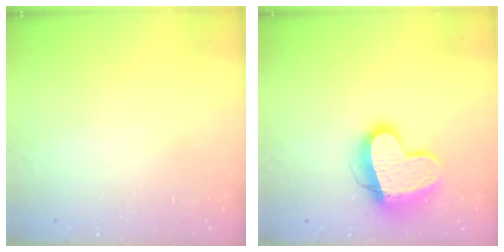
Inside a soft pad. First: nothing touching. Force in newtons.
{"total": 13.7, "press": 13.6, "slide": 1.3}